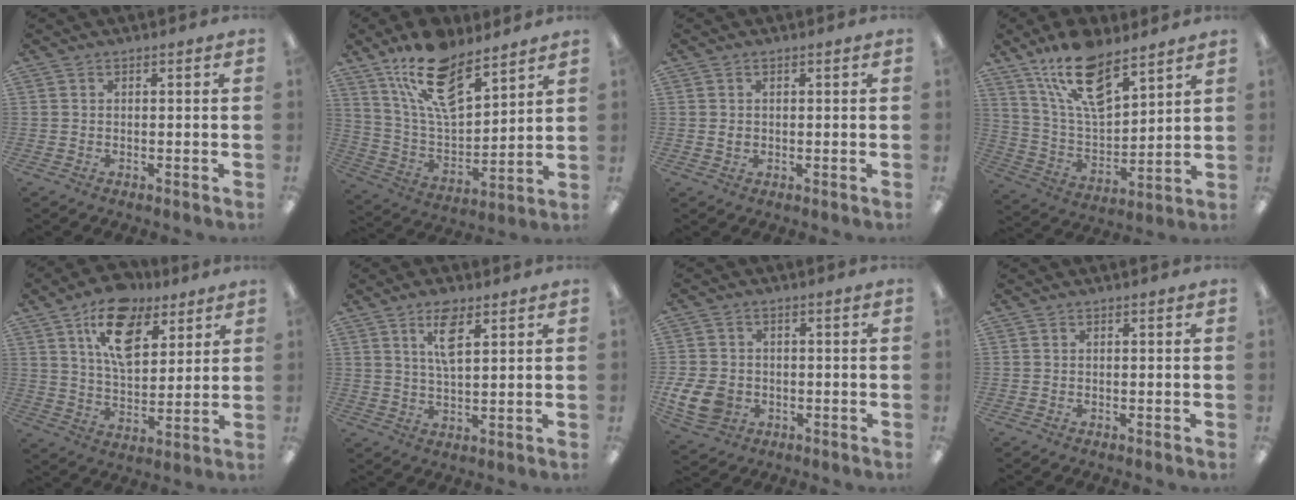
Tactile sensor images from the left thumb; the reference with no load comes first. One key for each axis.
{"total": 18.0, "fx": 12.7, "fy": 7.7, "fz": 10.3, "tx": -0.193, "ty": -0.059, "tz": 0.225}
{"total": 1.3, "fx": 0.2, "fy": 1.0, "fz": 0.8, "tx": -0.017, "ty": 0.004, "tz": 0.003}
{"total": 17.3, "fx": 12.2, "fy": 7.1, "fz": 10.0, "tx": -0.187, "ty": -0.057, "tz": 0.216}
{"total": 15.6, "fx": 9.0, "fy": 8.4, "fz": 9.6, "tx": -0.150, "ty": -0.025, "tz": 0.158}
{"total": 7.7, "fx": 4.2, "fy": 2.9, "fz": 5.7, "tx": -0.099, "ty": -0.004, "tz": 0.070}
{"total": 8.7, "fx": -1.9, "fy": 6.9, "fz": 4.9, "tx": -0.113, "ty": 0.010, "tz": -0.034}
{"total": 0.0}